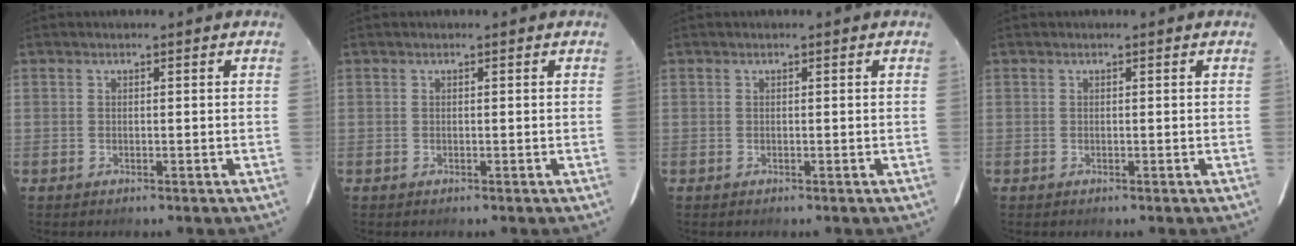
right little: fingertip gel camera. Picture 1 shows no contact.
{"total": 0.0}
{"total": 0.0}
{"total": 0.0}